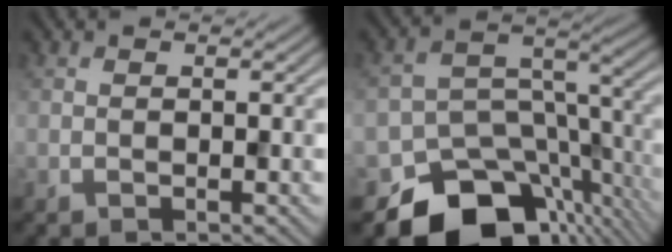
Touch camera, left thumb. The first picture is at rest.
{"total": 13.6, "force": [-8.7, 8.4, 6.3], "torque": [-0.113, -0.037, -0.130]}